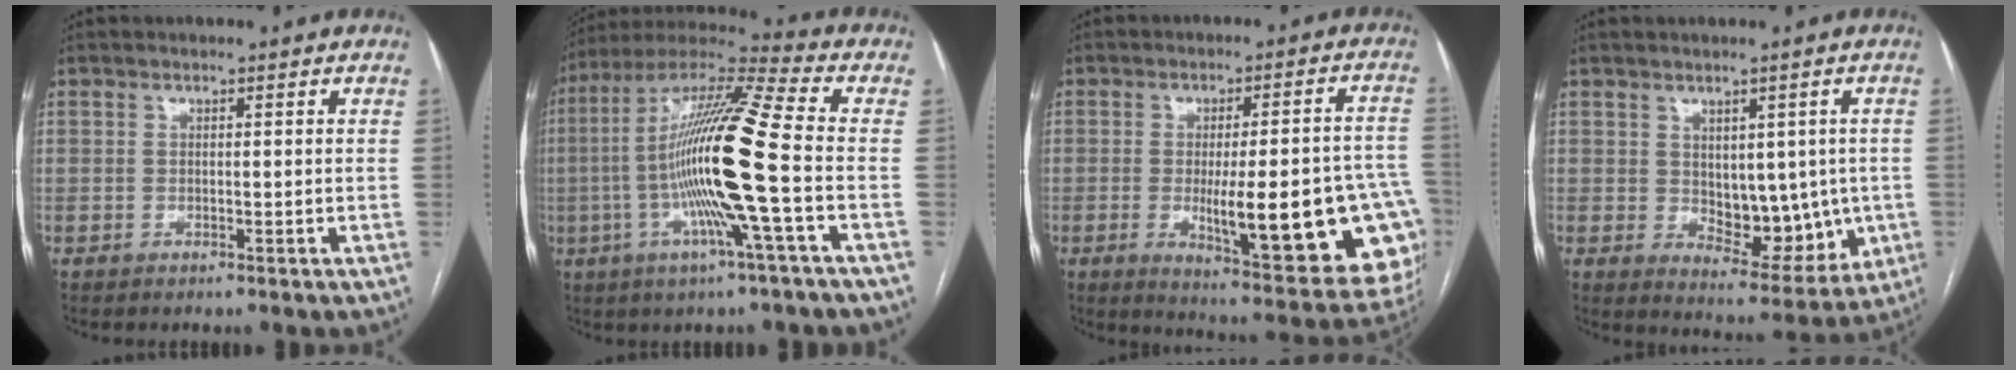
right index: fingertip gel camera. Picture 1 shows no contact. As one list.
[{"total": 18.8, "force": [-3.0, -0.7, 18.5], "torque": [-0.356, -0.001, -0.072]}, {"total": 23.9, "force": [-5.5, 5.2, 22.7], "torque": [-0.207, 0.006, -0.050]}, {"total": 9.9, "force": [-0.3, 5.5, 8.2], "torque": [-0.095, -0.003, 0.017]}]